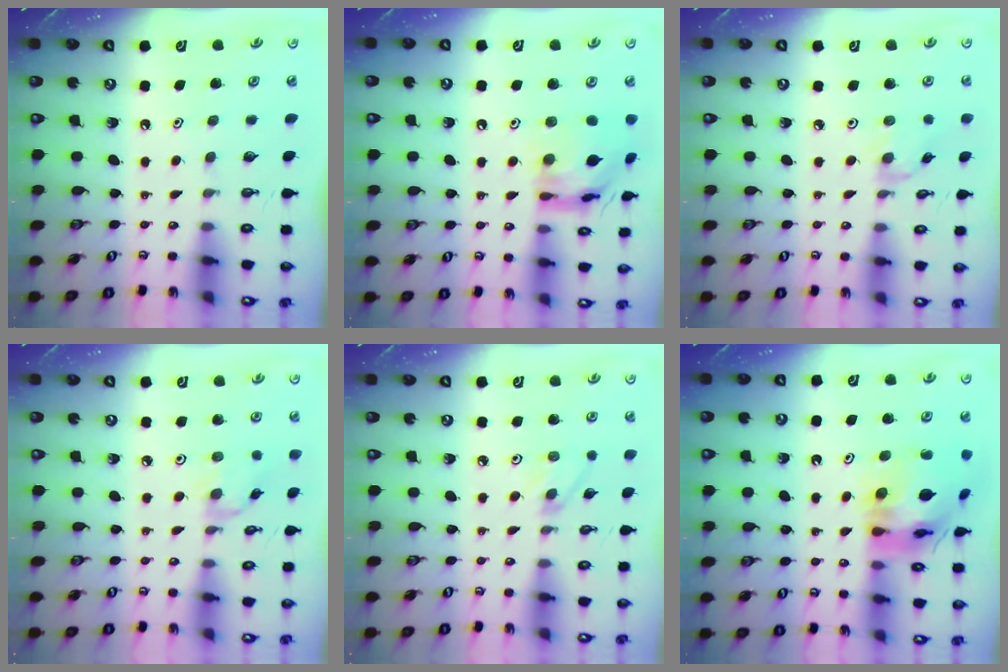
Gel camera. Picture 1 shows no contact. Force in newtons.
{"total": 14.6, "press": 14.5, "slide": 1.2}
{"total": 1.4, "press": 1.4, "slide": 0.3}
{"total": 0.6, "press": 0.5, "slide": 0.3}
{"total": 1.9, "press": 1.9, "slide": 0.3}
{"total": 15.1, "press": 15.0, "slide": 1.8}